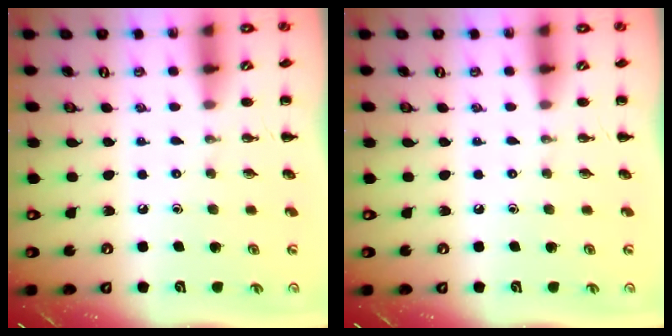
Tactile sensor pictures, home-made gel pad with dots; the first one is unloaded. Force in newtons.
{"total": 0.0}